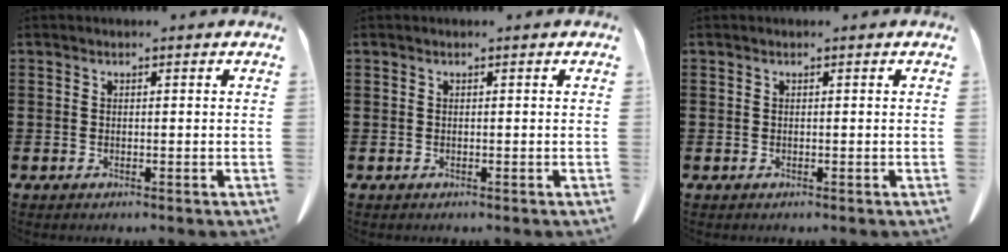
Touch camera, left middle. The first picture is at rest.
{"total": 0.0}
{"total": 0.0}